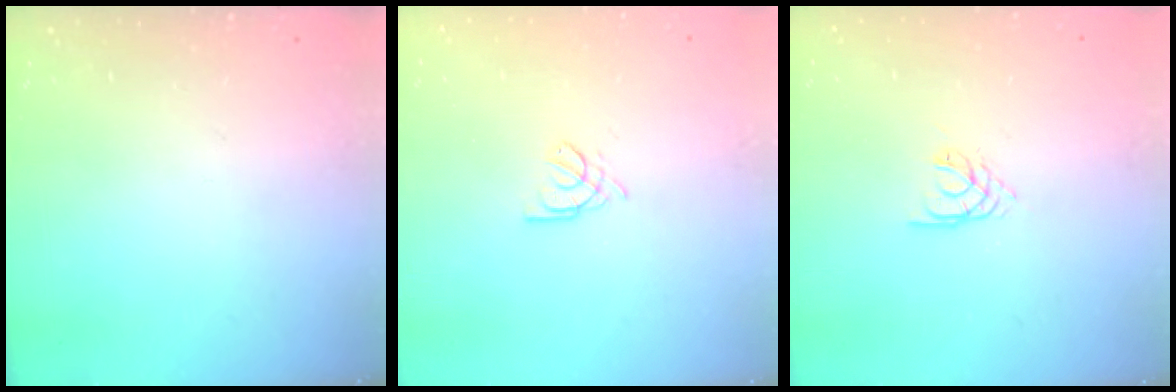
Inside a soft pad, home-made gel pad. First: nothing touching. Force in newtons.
{"total": 2.0, "press": 2.0, "slide": 0.4}
{"total": 1.7, "press": 1.7, "slide": 0.4}